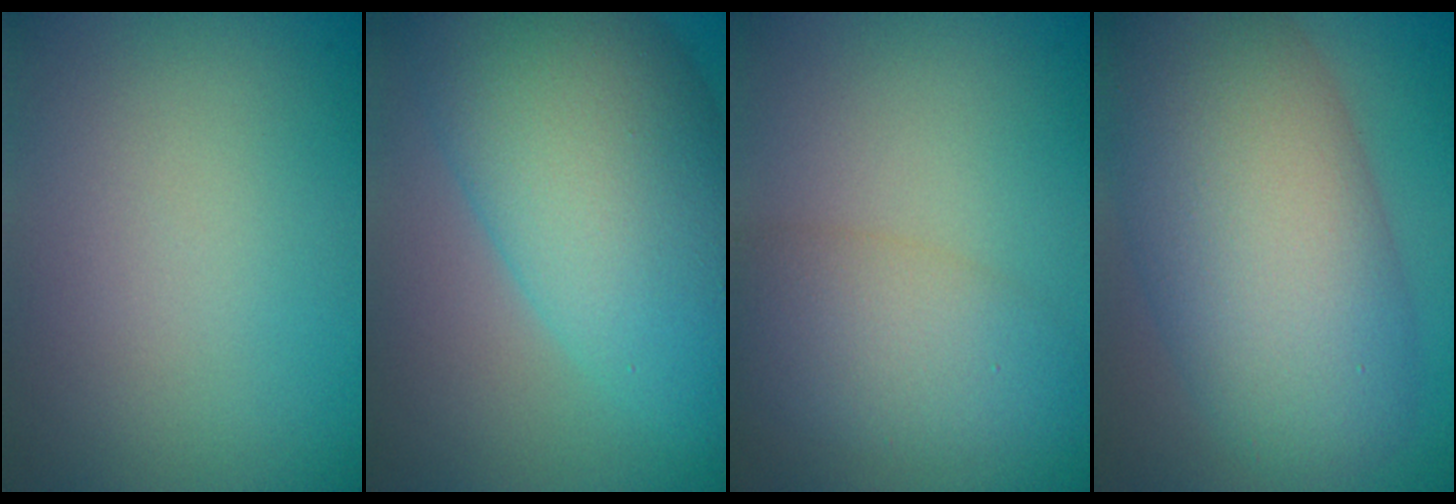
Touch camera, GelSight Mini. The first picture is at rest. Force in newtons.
{"total": 11.9, "press": 11.9, "slide": 0.3}
{"total": 4.6, "press": 4.6, "slide": 0.2}
{"total": 11.8, "press": 11.8, "slide": 0.6}